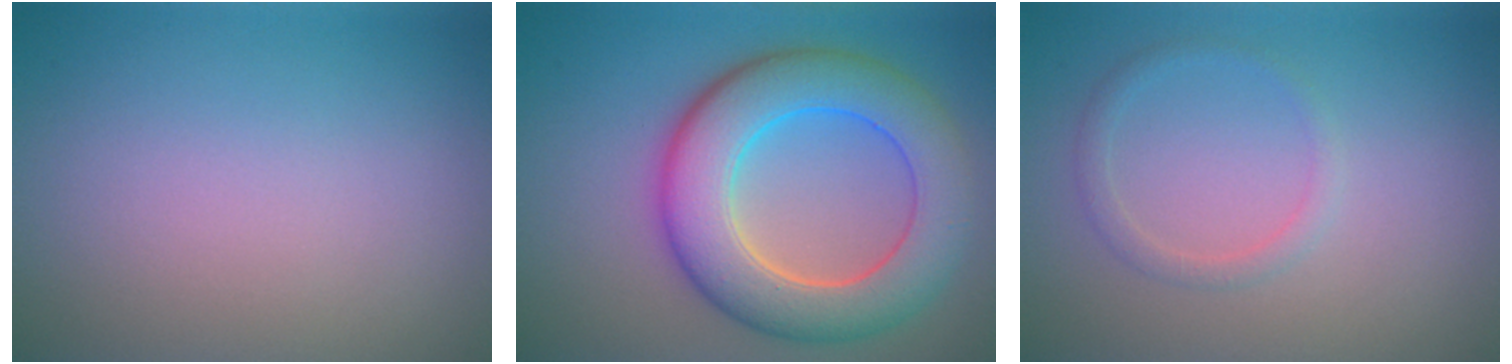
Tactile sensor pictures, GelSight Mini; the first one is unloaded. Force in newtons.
{"total": 9.1, "press": 9.1, "slide": 0.5}
{"total": 1.3, "press": 1.3, "slide": 0.1}